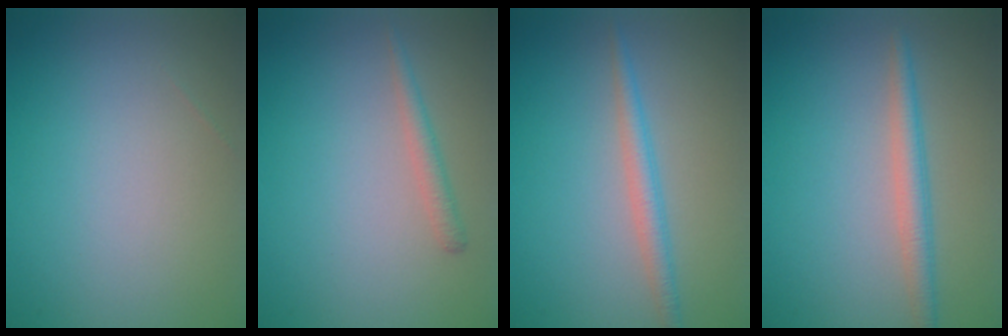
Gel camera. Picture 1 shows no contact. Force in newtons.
{"total": 1.4, "press": 1.3, "slide": 0.1}
{"total": 2.1, "press": 2.1, "slide": 0.0}
{"total": 2.4, "press": 2.4, "slide": 0.1}